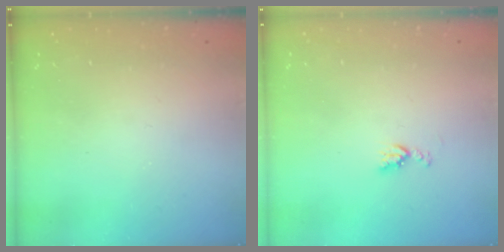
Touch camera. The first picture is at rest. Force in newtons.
{"total": 4.5, "press": 4.5, "slide": 0.6}